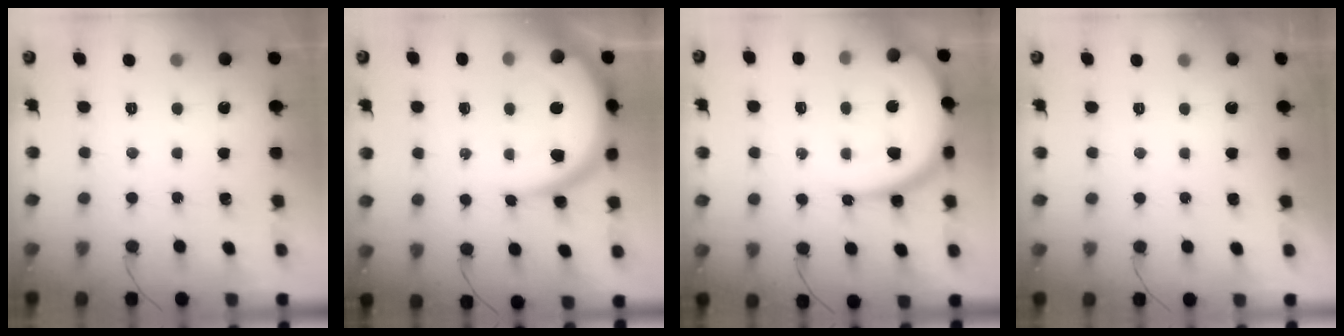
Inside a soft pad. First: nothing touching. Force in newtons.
{"total": 14.1, "press": 14.1, "slide": 1.5}
{"total": 15.3, "press": 15.2, "slide": 1.2}
{"total": 1.1, "press": 1.0, "slide": 0.5}